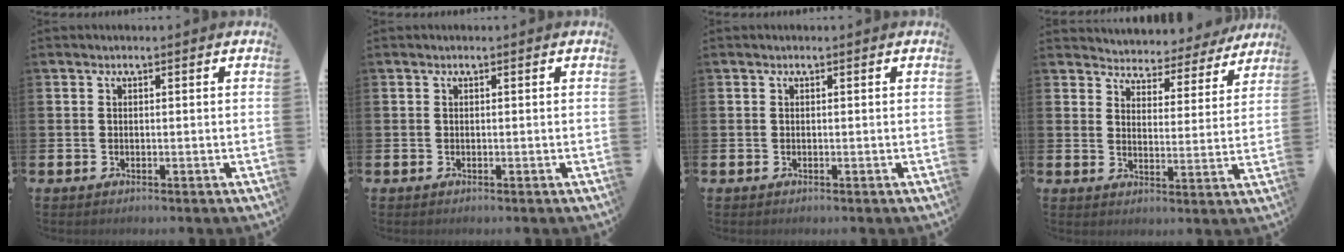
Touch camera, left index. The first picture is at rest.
{"total": 0.0}
{"total": 0.0}
{"total": 4.1, "force": [4.0, 1.1, -0.1], "torque": [-0.017, -0.039, 0.063]}